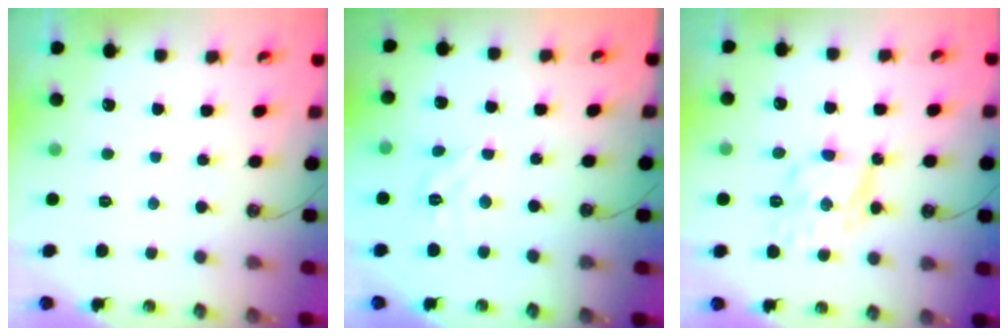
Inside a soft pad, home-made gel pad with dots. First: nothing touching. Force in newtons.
{"total": 8.1, "press": 8.0, "slide": 1.1}
{"total": 11.0, "press": 11.0, "slide": 0.0}